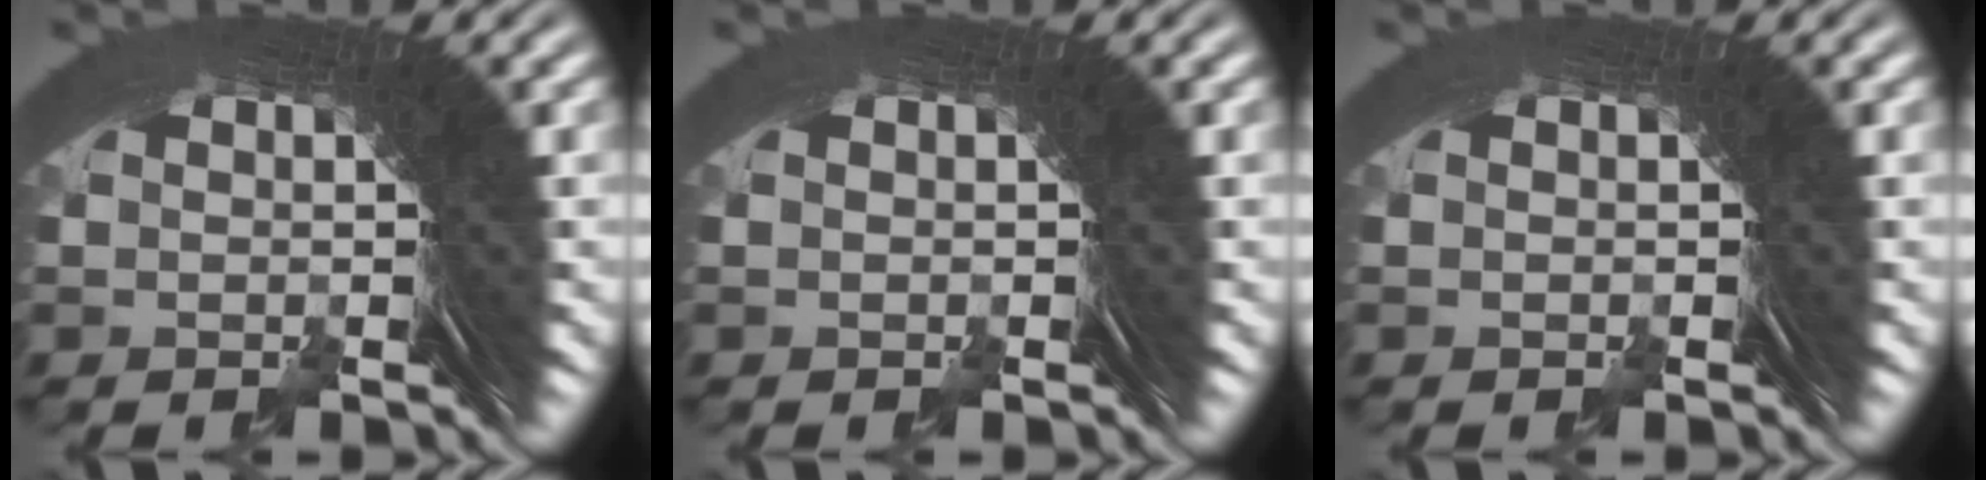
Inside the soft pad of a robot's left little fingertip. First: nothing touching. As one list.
[{"total": 0.0}, {"total": 0.0}]